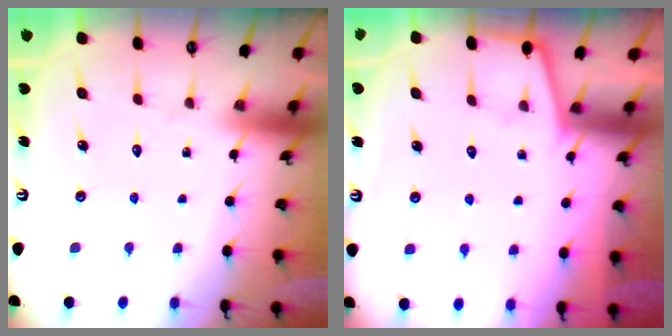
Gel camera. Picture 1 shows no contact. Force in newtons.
{"total": 2.1, "press": 2.0, "slide": 0.3}